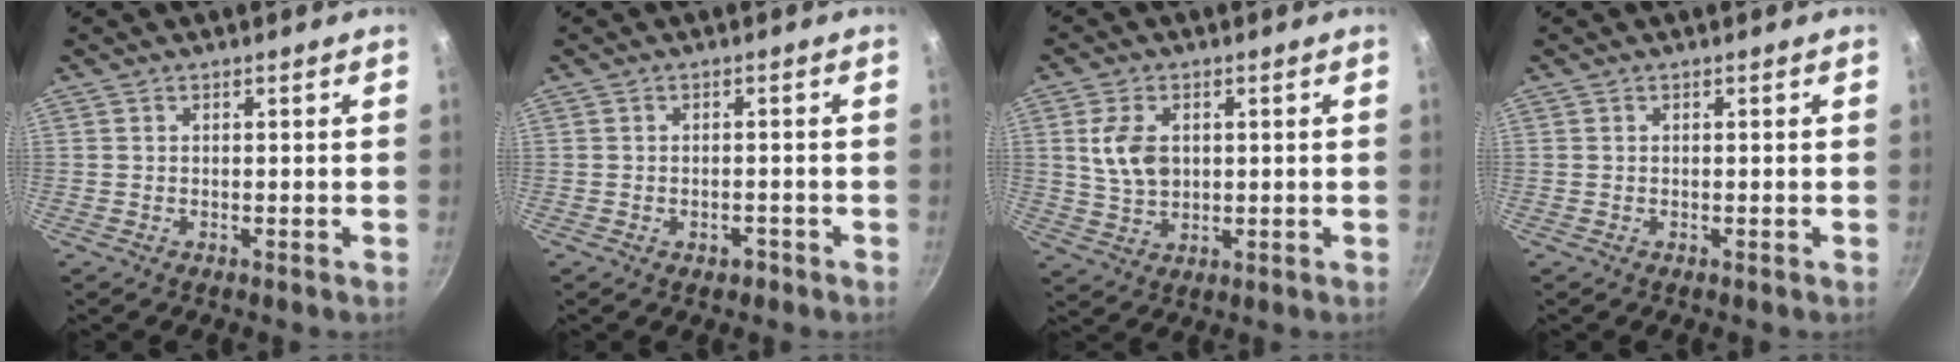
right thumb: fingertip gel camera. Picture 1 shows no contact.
{"total": 1.9, "force": [-1.2, 1.2, 1.0], "torque": [-0.007, 0.011, -0.013]}
{"total": 7.5, "force": [1.5, 5.0, 5.4], "torque": [-0.095, -0.006, 0.030]}
{"total": 0.0}